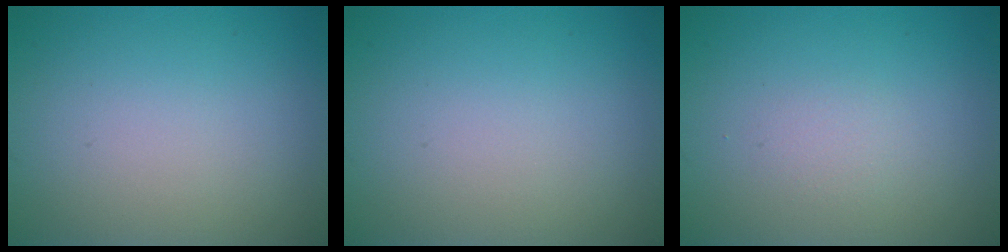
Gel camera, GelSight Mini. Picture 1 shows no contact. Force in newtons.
{"total": 0.0}
{"total": 0.9, "press": 0.9, "slide": 0.0}